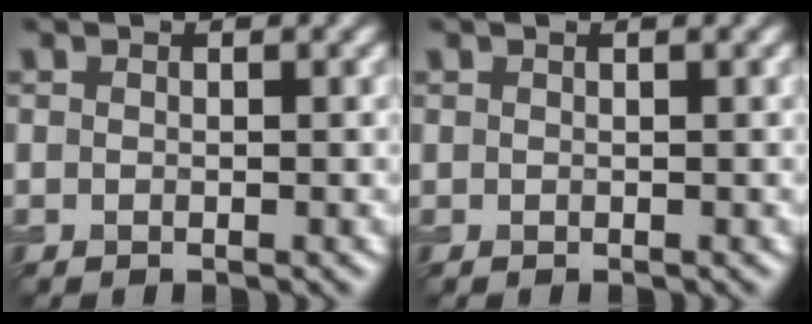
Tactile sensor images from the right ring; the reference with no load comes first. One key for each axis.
{"total": 0.0}